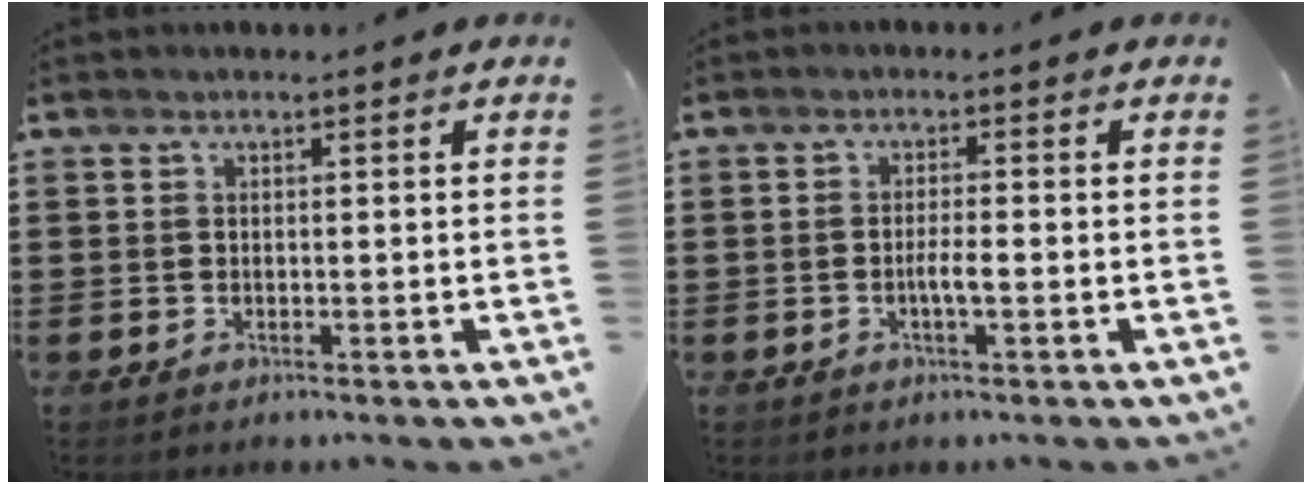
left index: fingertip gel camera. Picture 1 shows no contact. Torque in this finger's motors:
{"motor_torque": [0.11, 0.05, 0.25, 0.03]}